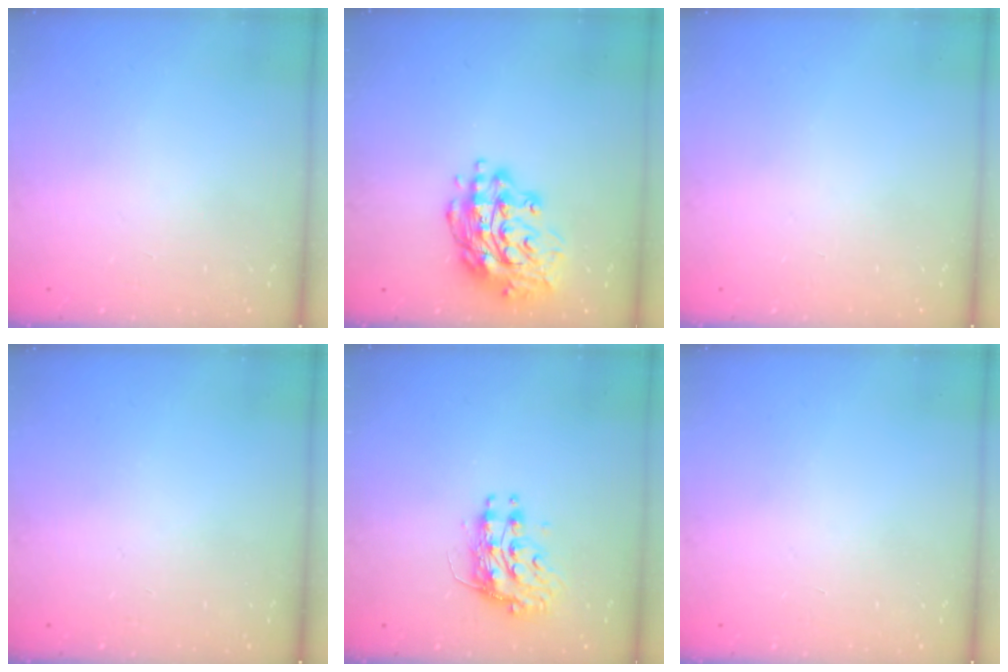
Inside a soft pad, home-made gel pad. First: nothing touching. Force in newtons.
{"total": 16.6, "press": 16.6, "slide": 1.6}
{"total": 0.0}
{"total": 0.0}
{"total": 9.2, "press": 9.2, "slide": 0.9}
{"total": 0.0}